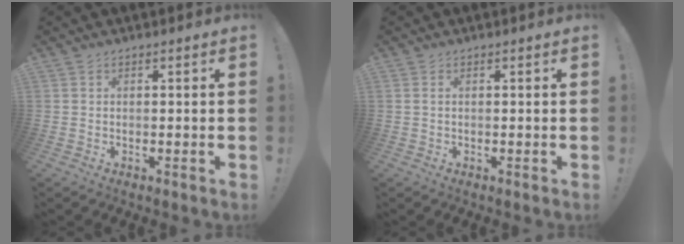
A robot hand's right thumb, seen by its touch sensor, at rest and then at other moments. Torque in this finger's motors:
{"motor_torque": [0.01, -0.18, 0.14, 0.08, 0.04]}